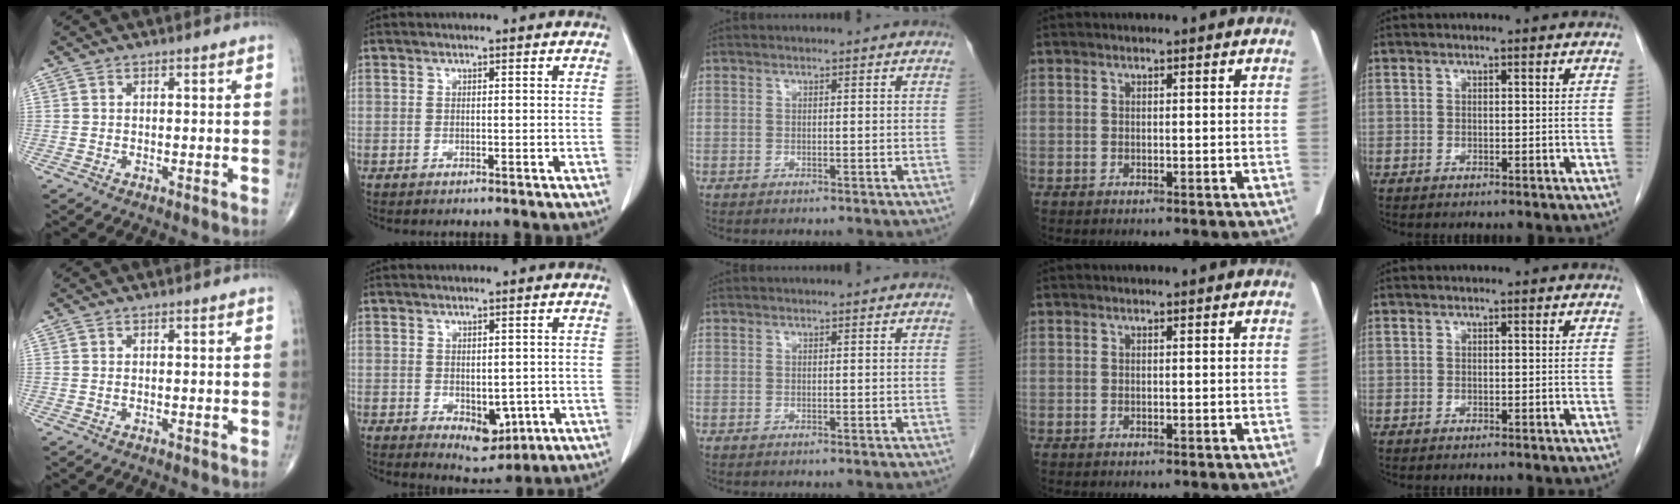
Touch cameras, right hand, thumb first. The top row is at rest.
{"index": {"total": 5.2, "force": [-1.4, 3.0, 4.0], "torque": [-0.046, -0.008, -0.005]}}